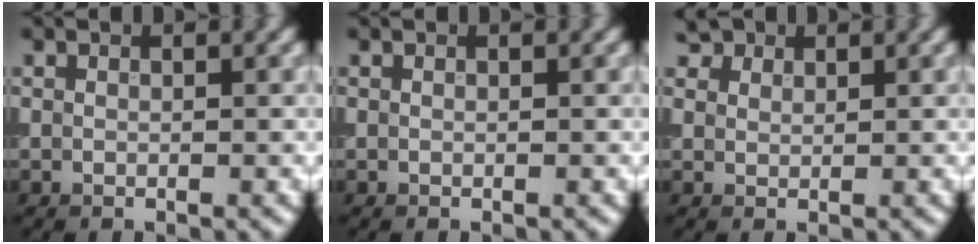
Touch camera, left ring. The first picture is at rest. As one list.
[{"total": 0.0}, {"total": 2.9, "force": [2.1, 1.7, 1.0], "torque": [-0.030, 0.002, 0.036]}]